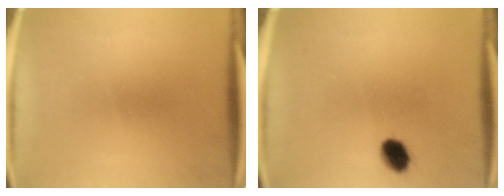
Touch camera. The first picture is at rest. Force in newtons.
{"total": 4.9}